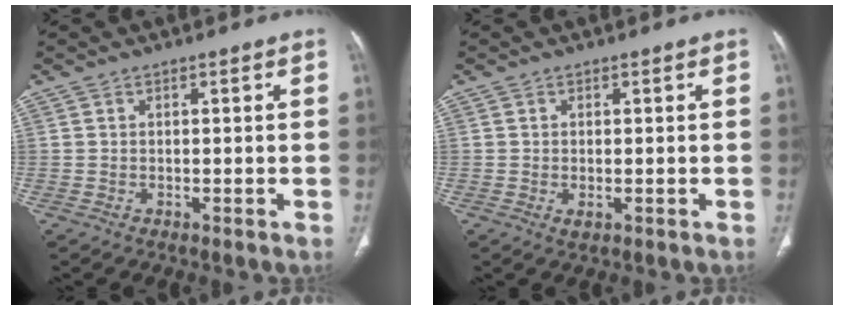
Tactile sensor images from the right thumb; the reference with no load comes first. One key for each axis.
{"total": 1.4, "fx": -0.4, "fy": 0.6, "fz": 1.2, "tx": -0.024, "ty": -0.004, "tz": -0.002}